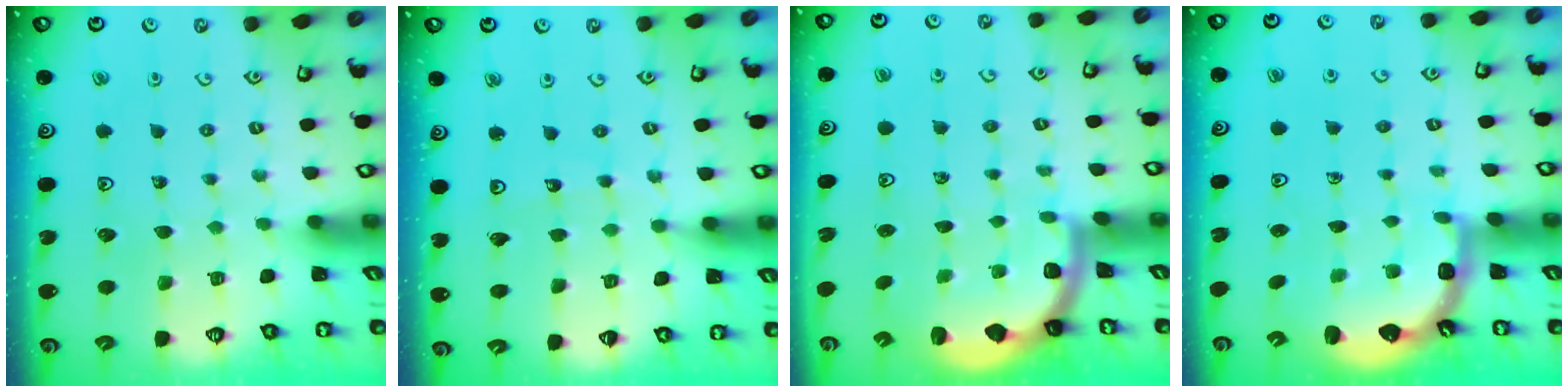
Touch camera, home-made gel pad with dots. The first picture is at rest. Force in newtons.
{"total": 6.3, "press": 6.2, "slide": 0.8}
{"total": 2.0, "press": 2.0, "slide": 0.5}
{"total": 2.6, "press": 2.2, "slide": 1.4}